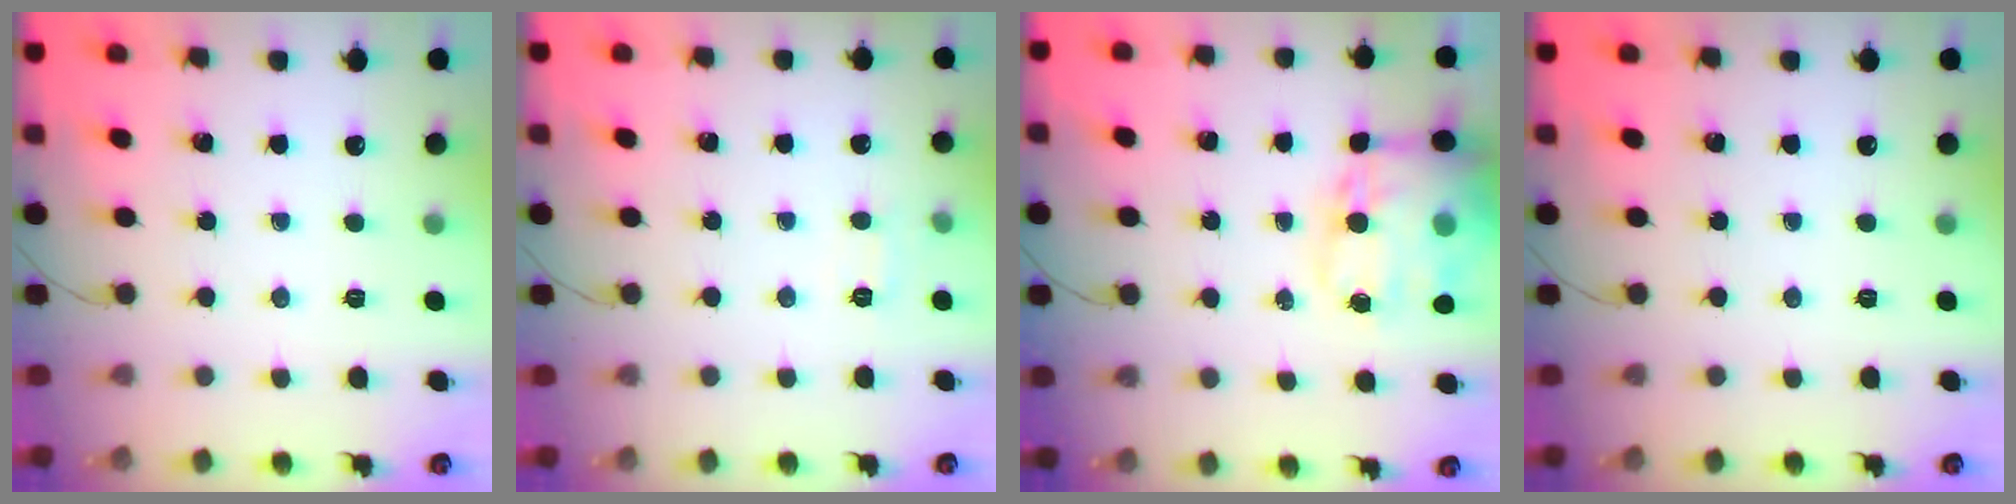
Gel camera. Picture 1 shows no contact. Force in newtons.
{"total": 5.9, "press": 5.7, "slide": 1.6}
{"total": 18.6, "press": 18.0, "slide": 4.4}
{"total": 0.0}